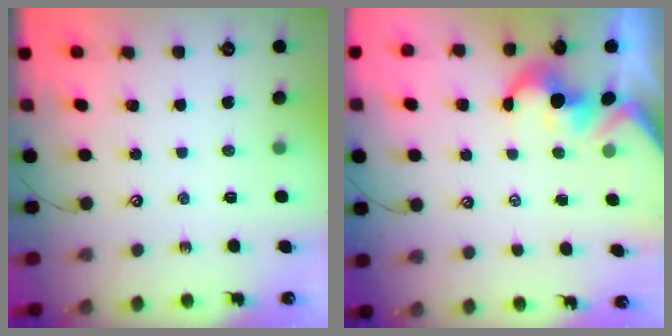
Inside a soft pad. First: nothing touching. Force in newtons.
{"total": 1.6, "press": 1.3, "slide": 1.0}